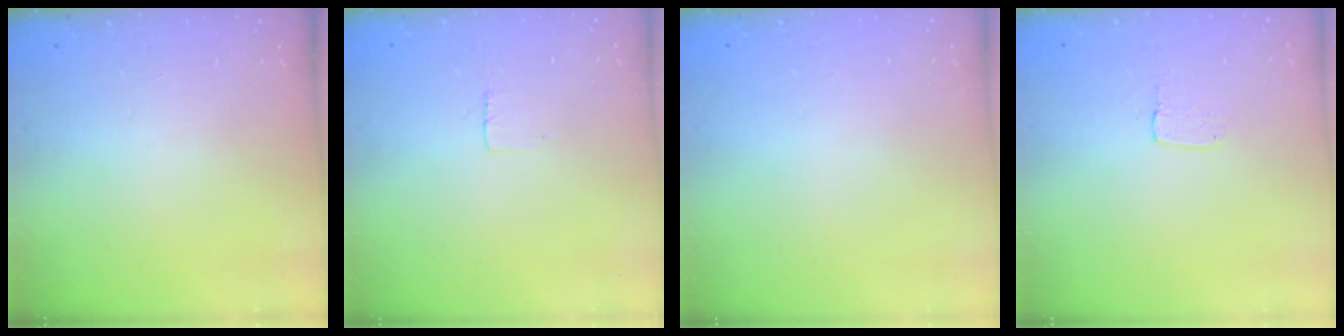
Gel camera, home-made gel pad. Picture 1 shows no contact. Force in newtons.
{"total": 2.3, "press": 2.3, "slide": 0.1}
{"total": 0.0}
{"total": 3.5, "press": 3.5, "slide": 0.1}